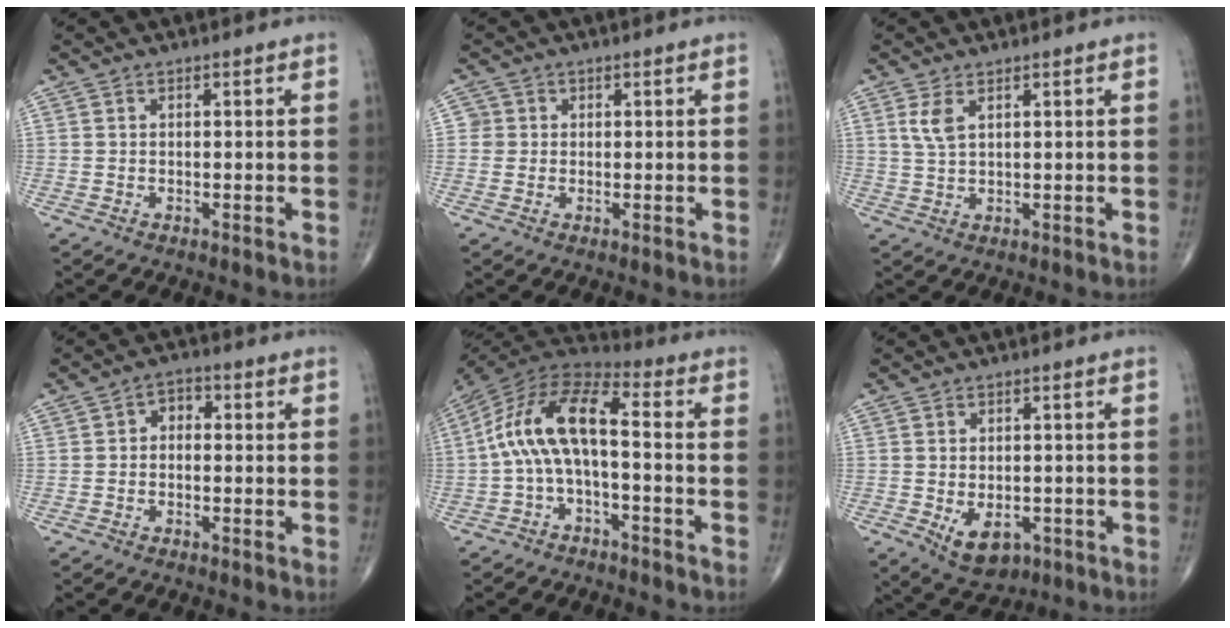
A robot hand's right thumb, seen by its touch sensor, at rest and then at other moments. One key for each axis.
{"total": 2.0, "fx": 0.2, "fy": 2.0, "fz": 0.0, "tx": 0.015, "ty": 0.005, "tz": -0.001}
{"total": 3.4, "fx": 1.5, "fy": 1.5, "fz": 2.6, "tx": -0.057, "ty": -0.001, "tz": 0.037}
{"total": 3.1, "fx": -0.1, "fy": 2.3, "fz": 2.0, "tx": -0.012, "ty": 0.014, "tz": -0.016}
{"total": 13.4, "fx": -1.8, "fy": 5.7, "fz": 12.0, "tx": -0.231, "ty": 0.064, "tz": -0.046}
{"total": 6.7, "fx": -2.1, "fy": 4.2, "fz": 4.8, "tx": -0.062, "ty": 0.001, "tz": -0.019}